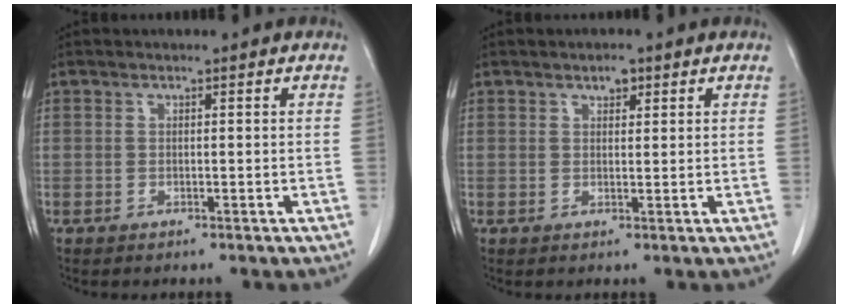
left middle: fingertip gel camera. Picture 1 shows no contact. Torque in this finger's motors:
{"motor_torque": [0.12, -0.07, -0.02, 0.01]}